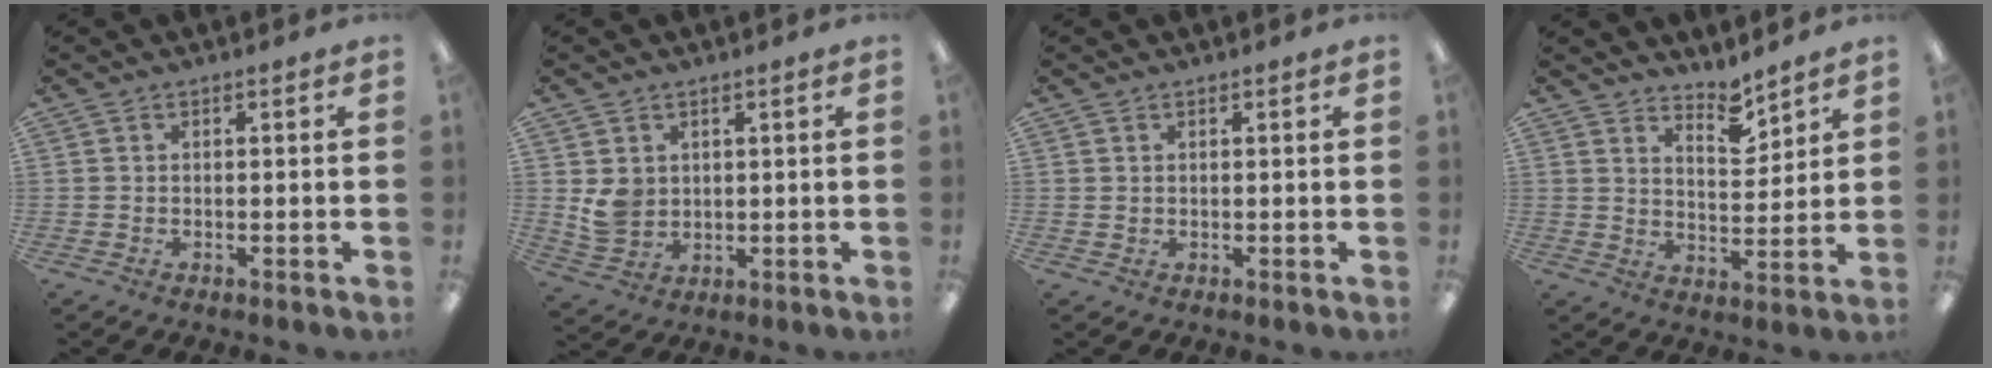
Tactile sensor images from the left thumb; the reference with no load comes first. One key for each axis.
{"total": 5.2, "fx": 1.7, "fy": 4.5, "fz": 1.9, "tx": -0.027, "ty": -0.001, "tz": 0.035}
{"total": 0.6, "fx": 0.5, "fy": 0.3, "fz": 0.0, "tx": -0.001, "ty": 0.000, "tz": 0.011}
{"total": 6.7, "fx": 5.9, "fy": 2.1, "fz": 2.5, "tx": -0.016, "ty": -0.049, "tz": 0.099}